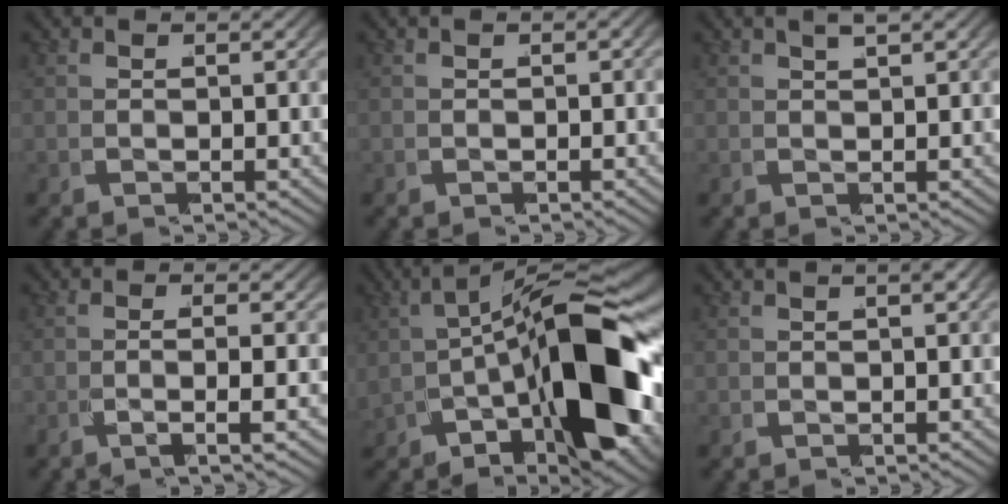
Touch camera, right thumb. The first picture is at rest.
{"total": 0.6, "force": [-0.1, 0.3, 0.4], "torque": [-0.003, 0.002, -0.002]}
{"total": 2.0, "force": [1.3, 0.6, 1.3], "torque": [-0.011, 0.008, 0.017]}
{"total": 3.6, "force": [-1.3, 0.6, 3.2], "torque": [-0.065, 0.003, -0.033]}
{"total": 16.1, "force": [-2.3, 8.0, 13.8], "torque": [-0.214, -0.021, -0.032]}
{"total": 2.4, "force": [0.9, 1.0, 1.9], "torque": [-0.015, 0.011, 0.009]}